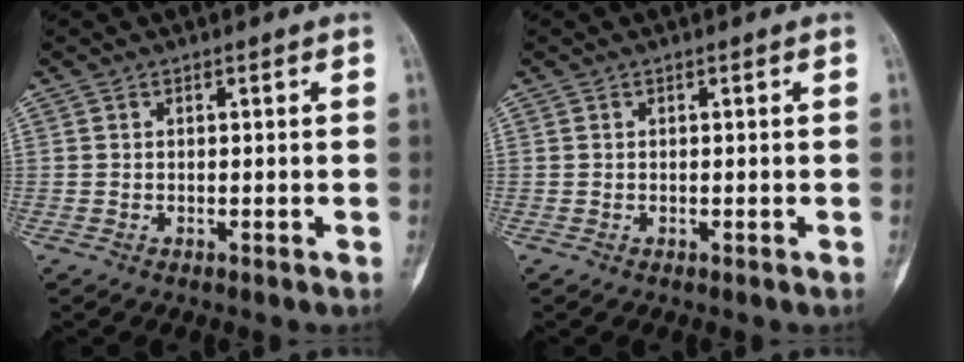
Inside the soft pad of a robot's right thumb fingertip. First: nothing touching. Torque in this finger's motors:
{"motor_torque": [0.02, 0.02, 0.00, 0.00, 0.00]}